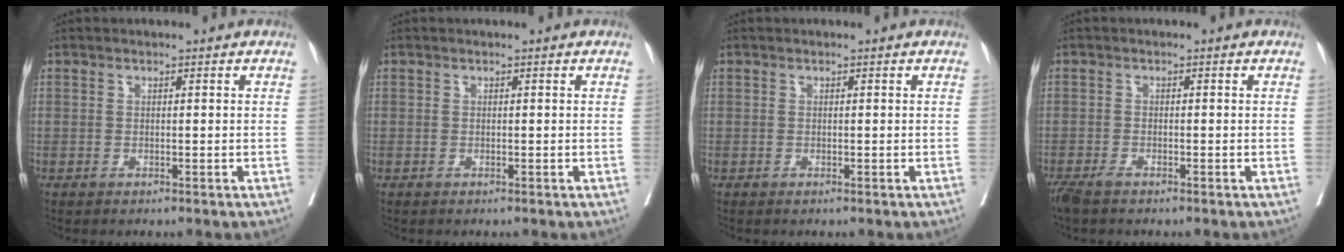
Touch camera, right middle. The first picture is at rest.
{"total": 0.0}
{"total": 0.0}
{"total": 2.5, "force": [-1.9, 0.7, 1.4], "torque": [-0.028, -0.006, -0.034]}